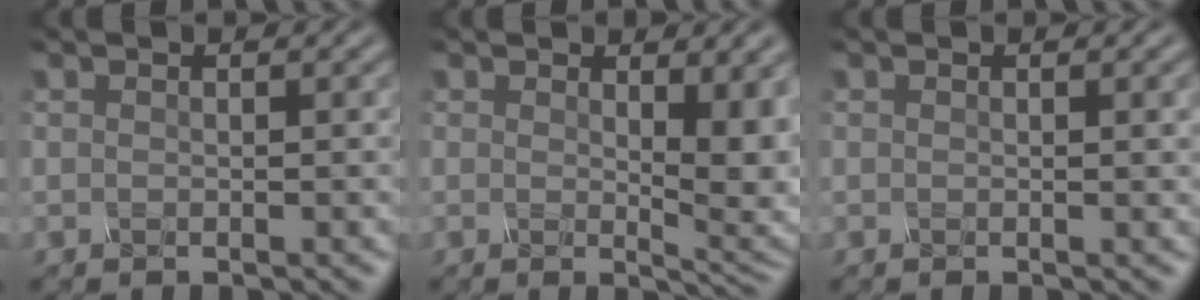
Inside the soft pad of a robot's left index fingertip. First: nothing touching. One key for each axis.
{"total": 5.6, "fx": 1.0, "fy": 1.8, "fz": 5.2, "tx": -0.064, "ty": -0.012, "tz": 0.022}
{"total": 0.9, "fx": 0.2, "fy": 0.1, "fz": 0.8, "tx": -0.009, "ty": 0.000, "tz": 0.001}